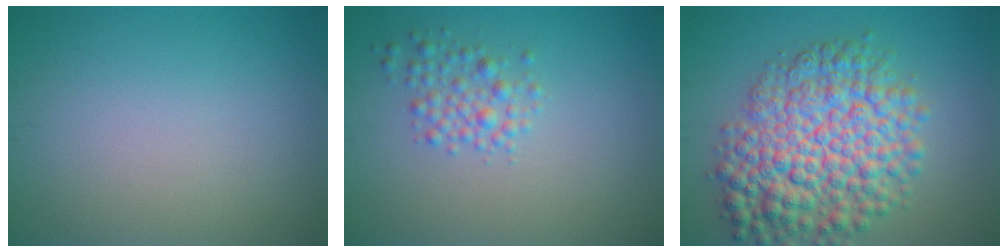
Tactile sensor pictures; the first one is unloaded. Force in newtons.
{"total": 2.3, "press": 2.3, "slide": 0.1}
{"total": 10.0, "press": 10.0, "slide": 0.3}